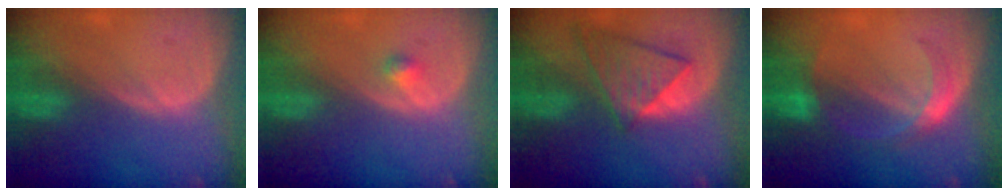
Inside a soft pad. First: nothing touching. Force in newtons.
{"total": 1.1, "press": 1.1, "slide": 0.1}
{"total": 8.0, "press": 7.2, "slide": 3.5}
{"total": 5.6, "press": 5.3, "slide": 1.9}